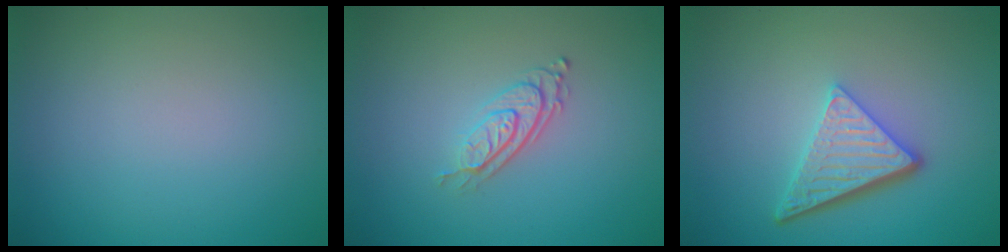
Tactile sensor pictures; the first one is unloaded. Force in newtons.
{"total": 2.7, "press": 2.0, "slide": 1.9}
{"total": 4.8, "press": 3.4, "slide": 3.4}